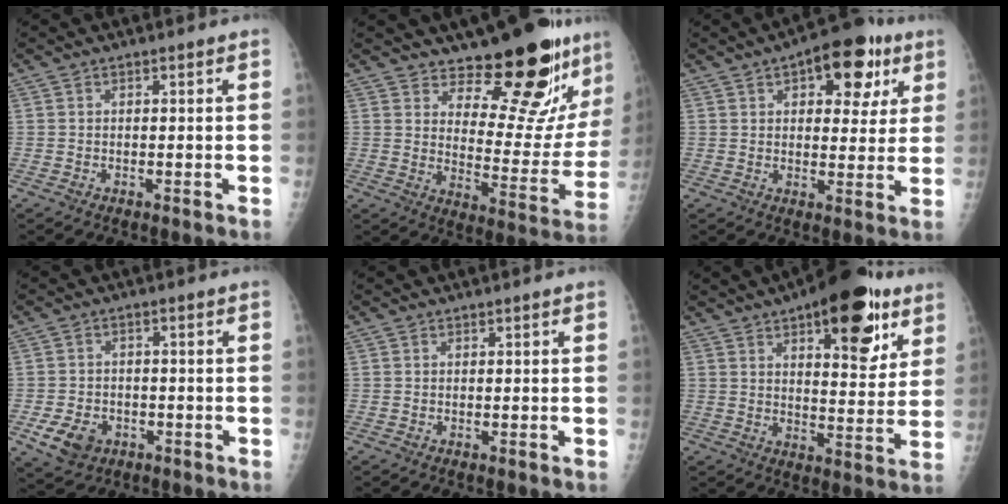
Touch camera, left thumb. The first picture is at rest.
{"total": 18.7, "force": [14.7, 5.9, 10.1], "torque": [-0.092, -0.133, 0.201]}
{"total": 13.5, "force": [6.3, 6.8, 9.7], "torque": [-0.079, -0.006, 0.078]}
{"total": 6.6, "force": [-2.8, 5.0, 3.3], "torque": [-0.053, 0.013, -0.037]}
{"total": 0.0}
{"total": 18.7, "force": [9.8, 7.8, 14.0], "torque": [-0.145, -0.037, 0.136]}